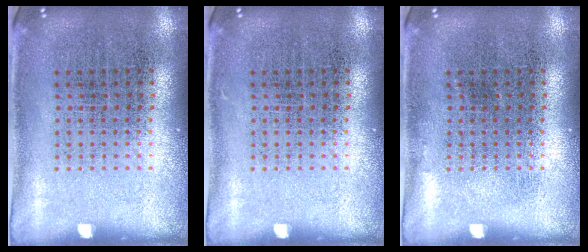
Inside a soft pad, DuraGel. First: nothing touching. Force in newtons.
{"total": 0.0}
{"total": 0.0}